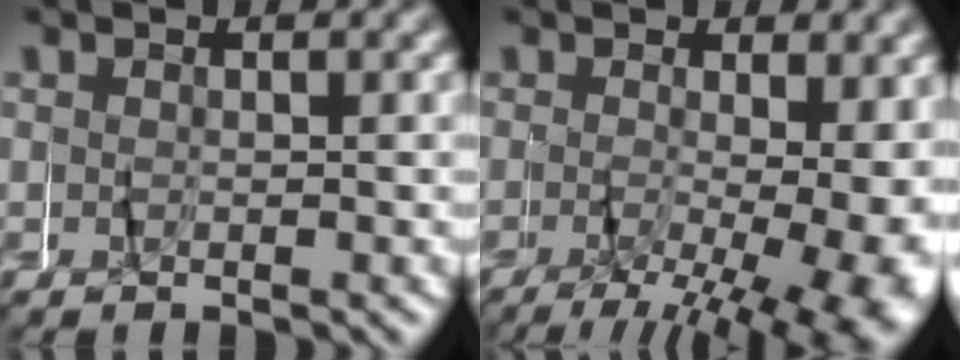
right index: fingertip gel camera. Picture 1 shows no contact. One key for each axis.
{"total": 6.9, "fx": -1.6, "fy": 1.9, "fz": 6.5, "tx": -0.078, "ty": -0.023, "tz": -0.015}